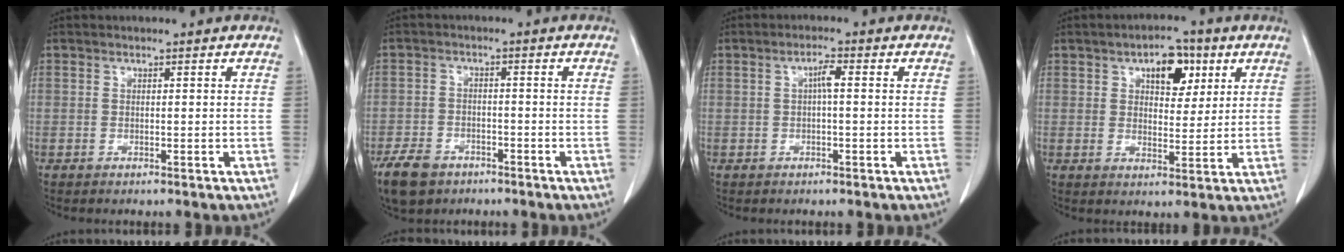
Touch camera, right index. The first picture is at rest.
{"total": 6.7, "force": [-4.6, 4.1, 2.6], "torque": [-0.053, -0.001, -0.075]}
{"total": 2.2, "force": [0.2, 0.3, 2.2], "torque": [-0.039, 0.004, 0.004]}
{"total": 7.1, "force": [3.3, 3.6, 5.1], "torque": [-0.071, 0.012, 0.050]}